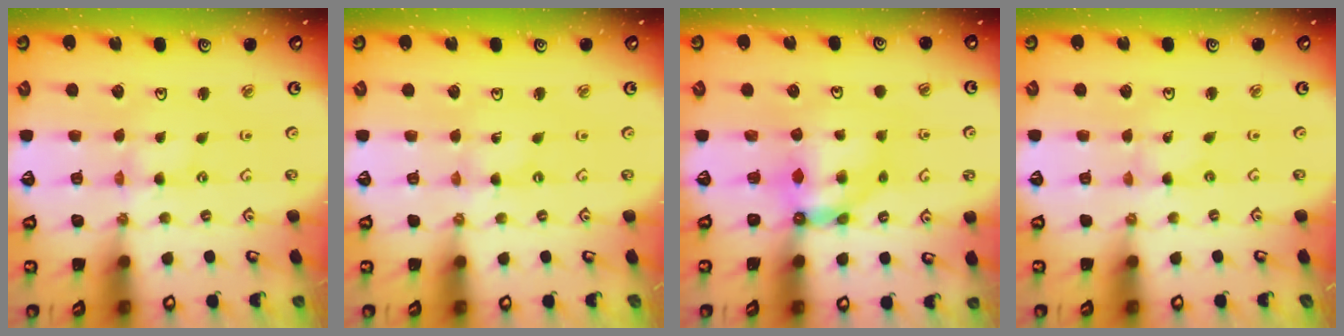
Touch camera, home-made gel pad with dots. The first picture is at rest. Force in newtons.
{"total": 0.0}
{"total": 6.6, "press": 6.6, "slide": 0.6}
{"total": 0.0}